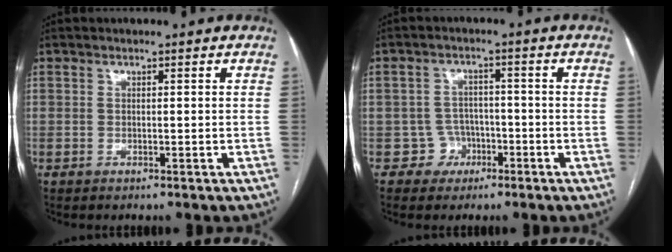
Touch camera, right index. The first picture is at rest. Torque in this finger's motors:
{"motor_torque": [-0.52, -0.03, -1.05, -0.21]}